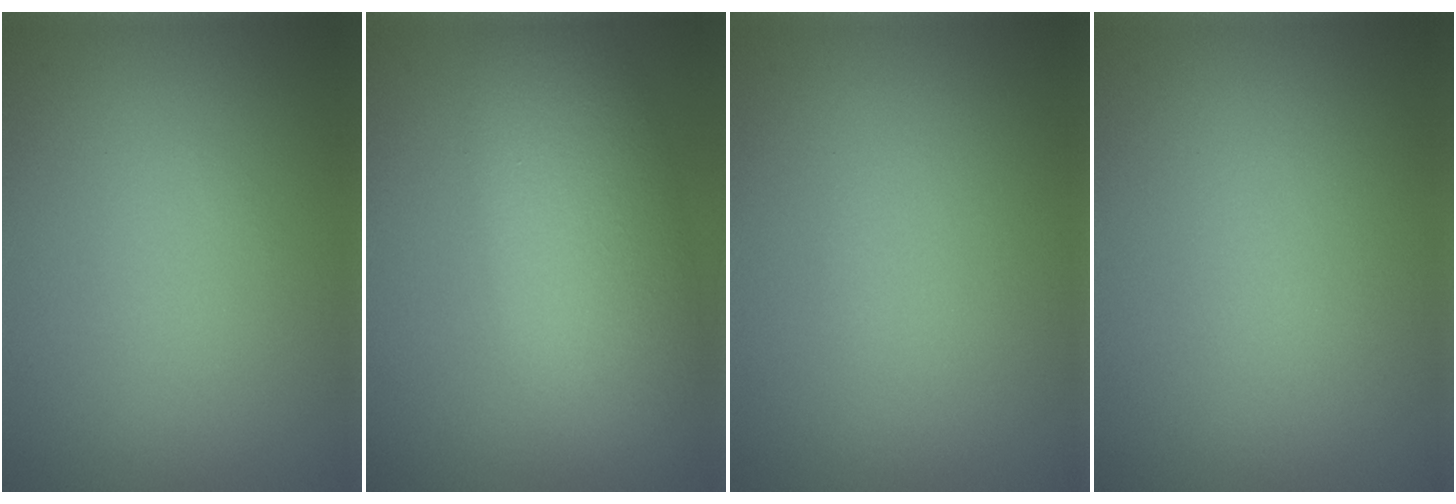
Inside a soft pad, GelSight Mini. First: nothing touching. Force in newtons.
{"total": 7.7, "press": 7.7, "slide": 0.4}
{"total": 0.0}
{"total": 0.0}